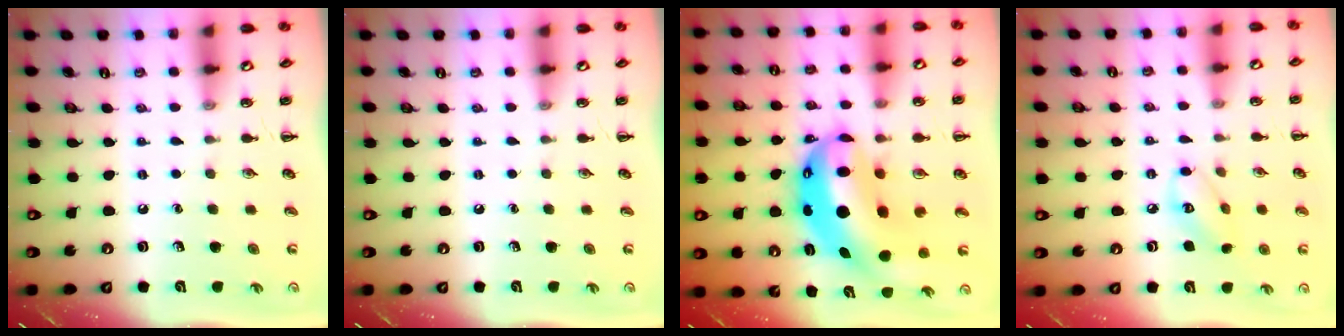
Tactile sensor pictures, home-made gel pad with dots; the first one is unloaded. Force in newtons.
{"total": 0.0}
{"total": 14.6, "press": 14.1, "slide": 3.8}
{"total": 6.6, "press": 6.6, "slide": 0.6}